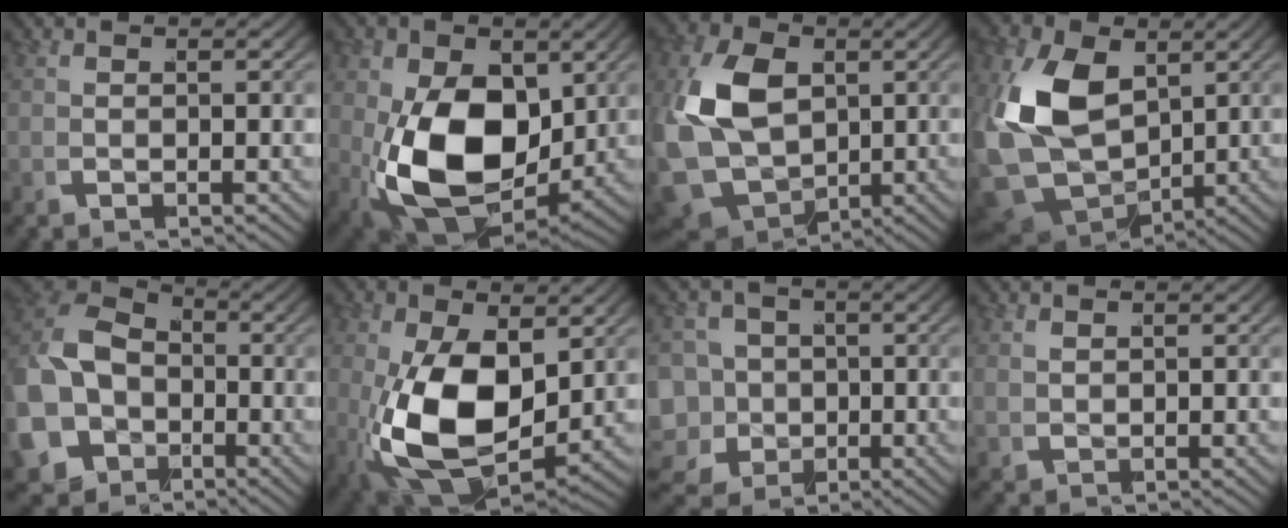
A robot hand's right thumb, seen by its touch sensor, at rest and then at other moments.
{"total": 12.6, "force": [-1.0, 8.0, 9.7], "torque": [-0.216, -0.064, 0.010]}
{"total": 13.3, "force": [-0.4, 10.5, 8.2], "torque": [-0.243, -0.061, 0.012]}
{"total": 12.9, "force": [0.1, 9.3, 9.0], "torque": [-0.243, -0.058, 0.023]}
{"total": 15.6, "force": [-2.8, 13.6, 7.1], "torque": [-0.193, -0.050, -0.049]}
{"total": 11.4, "force": [-1.2, 6.3, 9.5], "torque": [-0.221, -0.051, 0.006]}
{"total": 11.6, "force": [-3.4, 10.0, 4.7], "torque": [-0.113, -0.055, -0.053]}
{"total": 0.9, "force": [0.9, 0.2, 0.0], "torque": [0.003, 0.004, 0.021]}